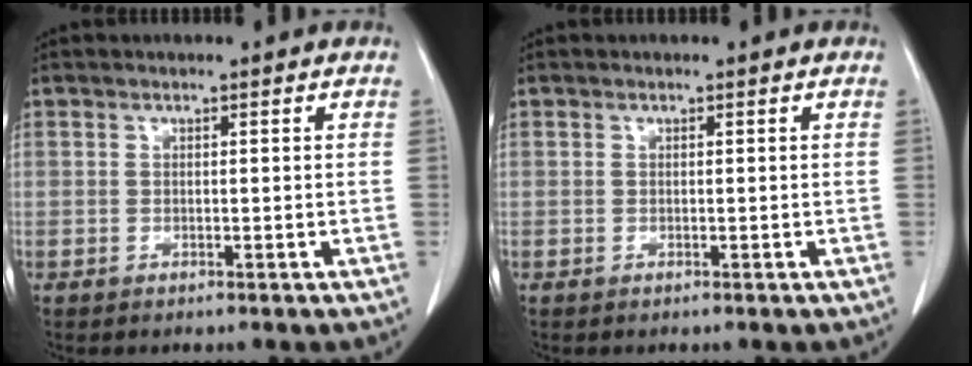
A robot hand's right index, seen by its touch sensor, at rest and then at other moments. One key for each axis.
{"total": 0.0}